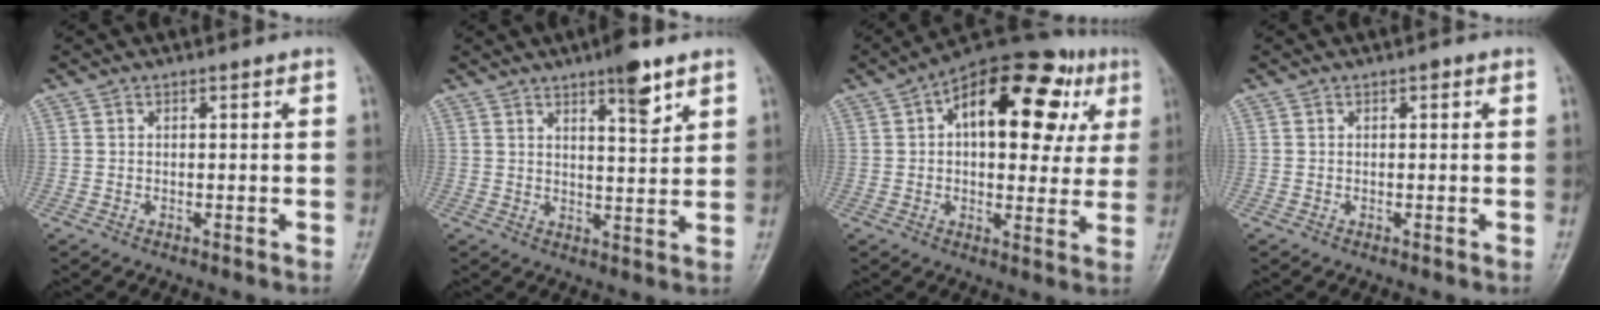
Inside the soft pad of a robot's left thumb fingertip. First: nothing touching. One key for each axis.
{"total": 6.8, "fx": 4.4, "fy": 1.6, "fz": 4.9, "tx": -0.063, "ty": -0.028, "tz": 0.064}
{"total": 21.9, "fx": 6.8, "fy": 11.8, "fz": 17.2, "tx": -0.194, "ty": 0.020, "tz": 0.086}
{"total": 0.6, "fx": 0.2, "fy": 0.4, "fz": 0.4, "tx": -0.001, "ty": 0.002, "tz": -0.001}